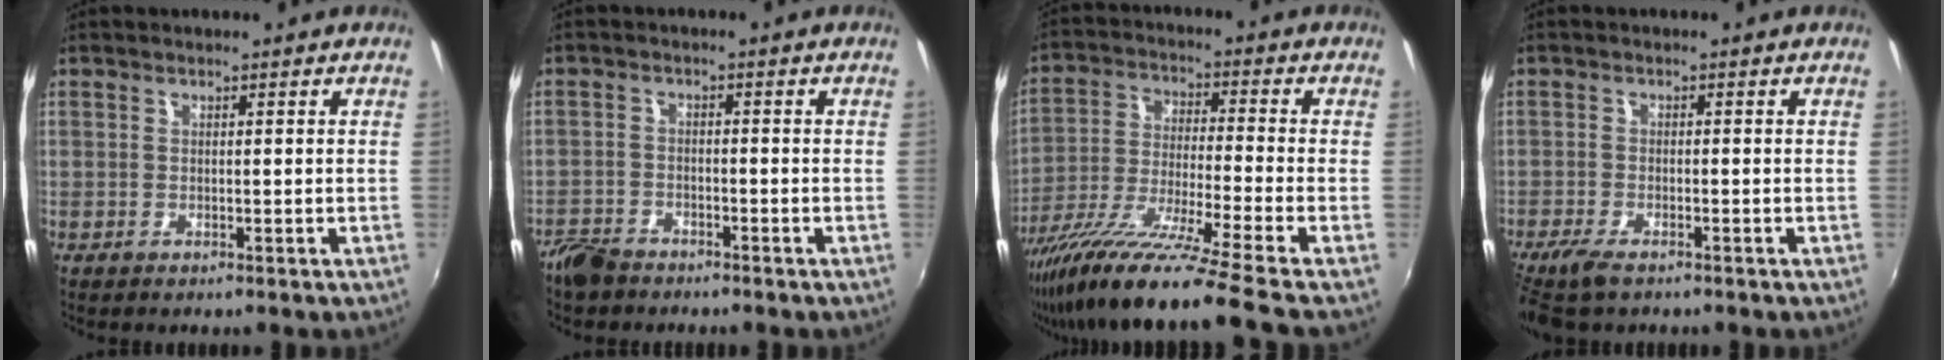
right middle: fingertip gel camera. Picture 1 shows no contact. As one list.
[{"total": 5.4, "force": [-4.6, 2.4, 1.5], "torque": [-0.048, -0.006, -0.089]}, {"total": 17.8, "force": [-14.7, -2.8, 9.7], "torque": [-0.175, -0.049, -0.261]}, {"total": 5.2, "force": [-4.0, 1.5, 3.0], "torque": [-0.078, -0.019, -0.078]}]